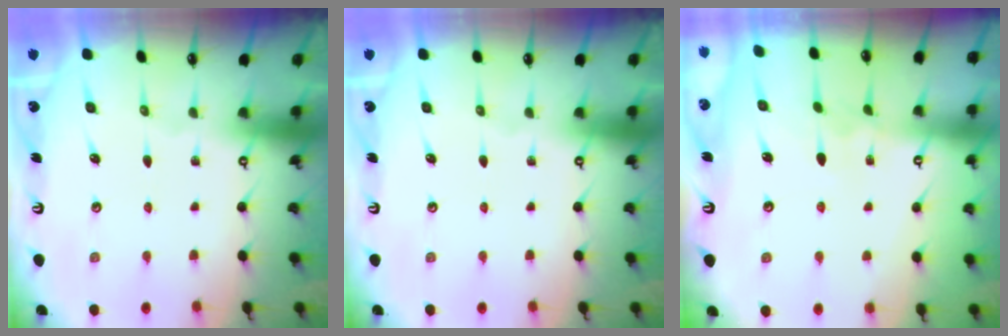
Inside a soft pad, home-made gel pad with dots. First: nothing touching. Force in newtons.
{"total": 0.0}
{"total": 4.1, "press": 4.1, "slide": 0.1}